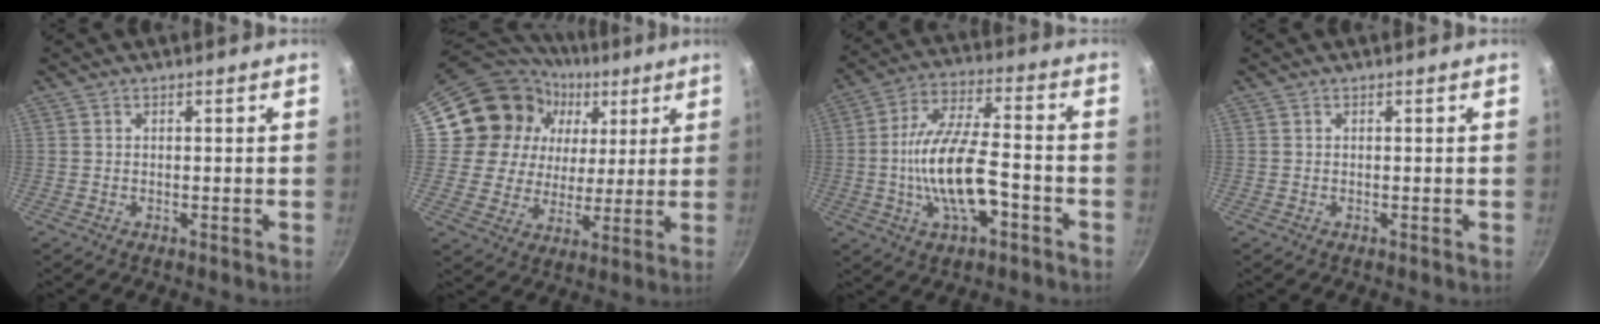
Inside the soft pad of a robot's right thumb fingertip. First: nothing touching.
{"total": 18.1, "force": [7.3, 15.0, 7.0], "torque": [-0.105, -0.007, 0.124]}
{"total": 15.6, "force": [-4.4, 6.6, 13.5], "torque": [-0.236, 0.037, -0.084]}
{"total": 0.0}